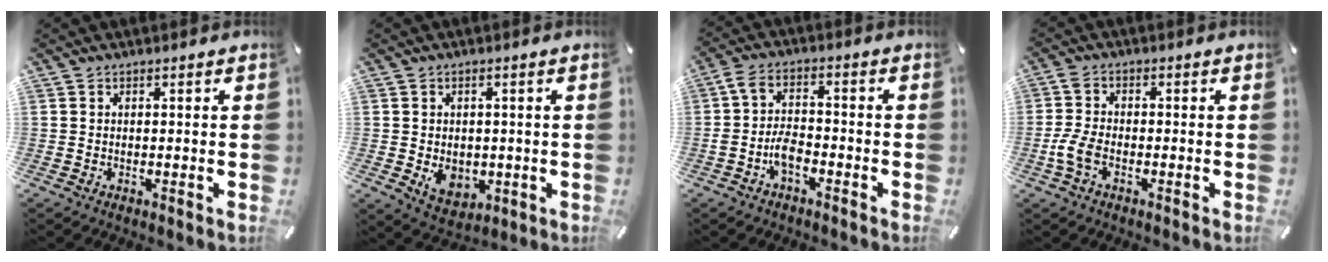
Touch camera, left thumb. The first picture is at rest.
{"total": 6.2, "force": [-0.7, 5.1, 3.3], "torque": [-0.040, -0.005, -0.012]}
{"total": 6.3, "force": [-2.9, 3.1, 4.6], "torque": [-0.095, 0.014, -0.055]}
{"total": 4.9, "force": [-1.9, 2.7, 3.6], "torque": [-0.084, 0.002, -0.039]}